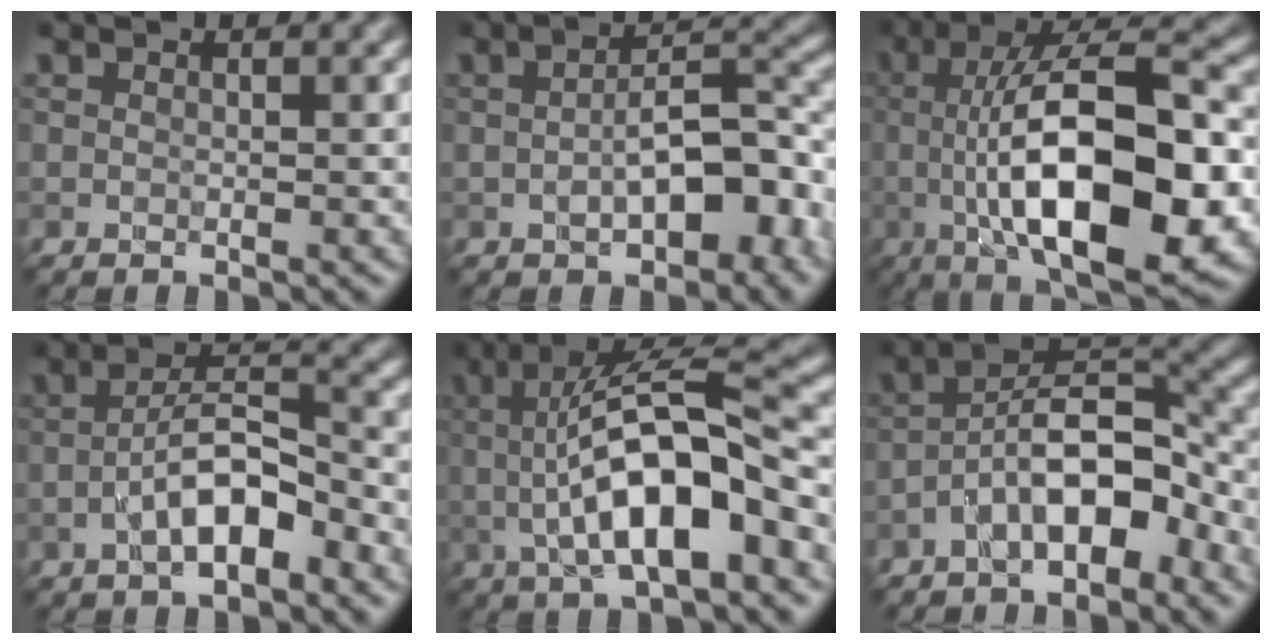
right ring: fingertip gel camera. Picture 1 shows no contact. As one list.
[{"total": 7.4, "force": [-1.7, 3.4, 6.3], "torque": [-0.093, 0.008, -0.028]}, {"total": 15.6, "force": [-1.9, 5.5, 14.5], "torque": [-0.214, 0.014, -0.031]}, {"total": 5.6, "force": [-2.4, 2.0, 4.6], "torque": [-0.082, 0.012, -0.045]}, {"total": 11.3, "force": [-0.6, 3.5, 10.7], "torque": [-0.170, 0.022, -0.015]}, {"total": 7.1, "force": [-3.6, 2.9, 5.4], "torque": [-0.089, 0.021, -0.068]}]